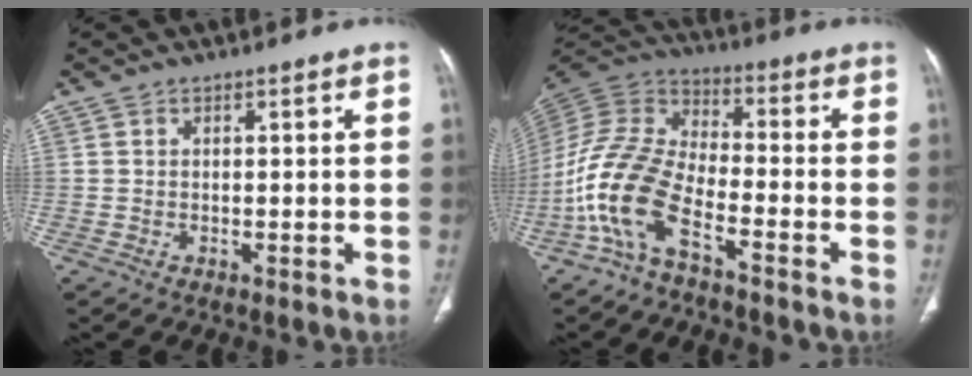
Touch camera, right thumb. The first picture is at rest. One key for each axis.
{"total": 13.8, "fx": -7.2, "fy": 6.1, "fz": 10.1, "tx": -0.223, "ty": 0.058, "tz": -0.150}